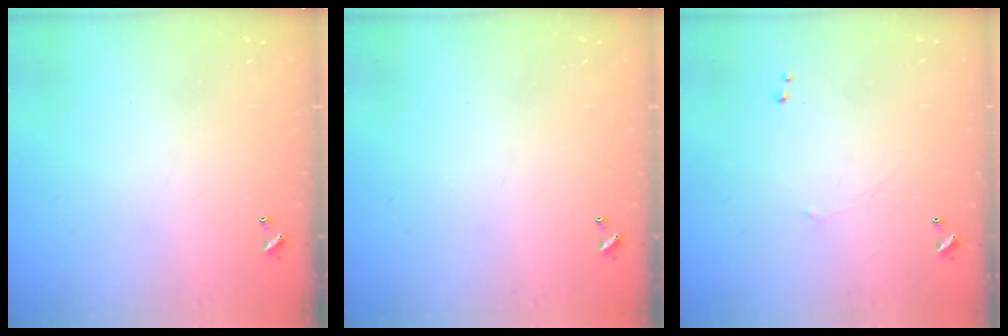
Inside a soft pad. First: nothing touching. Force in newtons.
{"total": 0.0}
{"total": 0.7, "press": 0.1, "slide": 0.7}